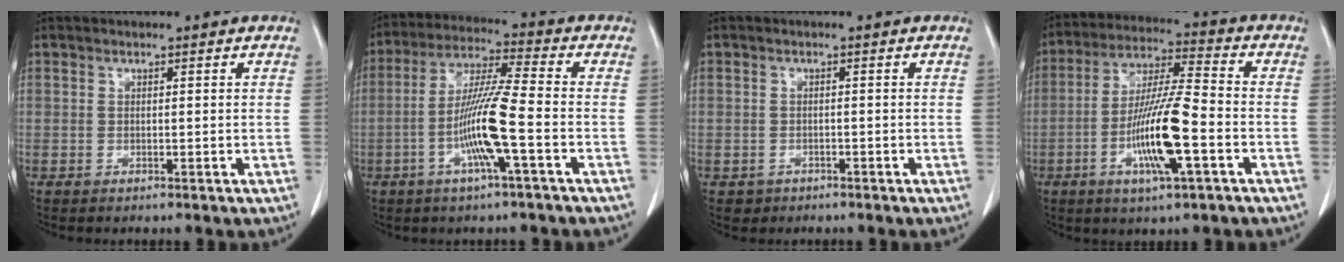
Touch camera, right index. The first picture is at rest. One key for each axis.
{"total": 10.8, "fx": -3.2, "fy": -0.3, "fz": 10.3, "tx": -0.204, "ty": -0.003, "tz": -0.066}
{"total": 1.9, "fx": -0.9, "fy": 1.6, "fz": -0.1, "tx": -0.001, "ty": 0.009, "tz": -0.014}
{"total": 13.1, "fx": -4.1, "fy": 1.1, "fz": 12.4, "tx": -0.239, "ty": -0.007, "tz": -0.077}